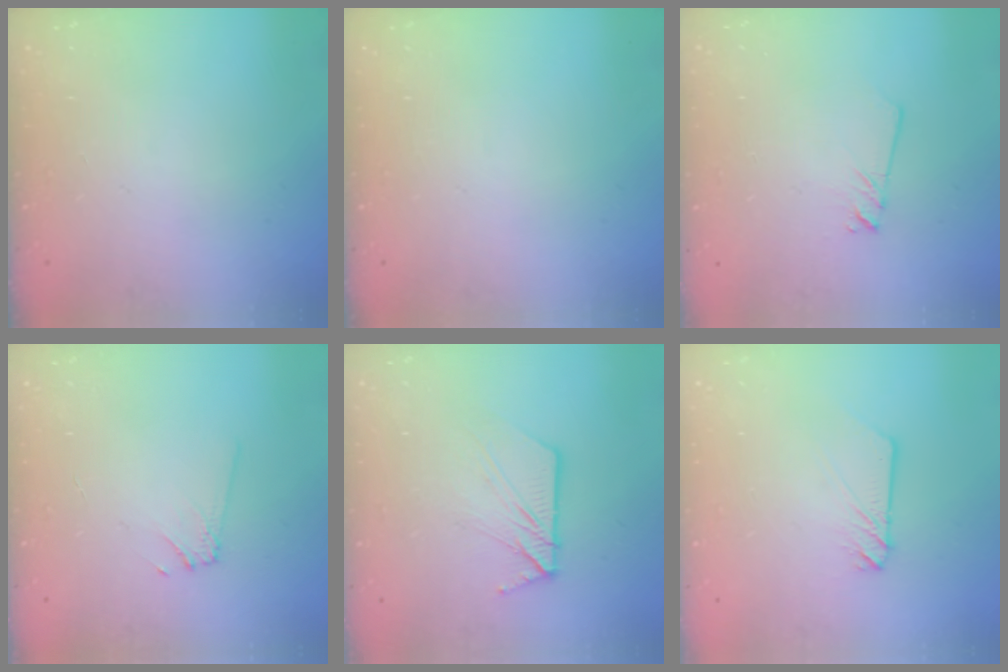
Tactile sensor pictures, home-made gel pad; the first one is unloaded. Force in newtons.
{"total": 0.0}
{"total": 2.6, "press": 2.5, "slide": 0.2}
{"total": 5.3, "press": 5.2, "slide": 0.9}
{"total": 10.5, "press": 10.4, "slide": 1.1}
{"total": 3.0, "press": 3.0, "slide": 0.2}